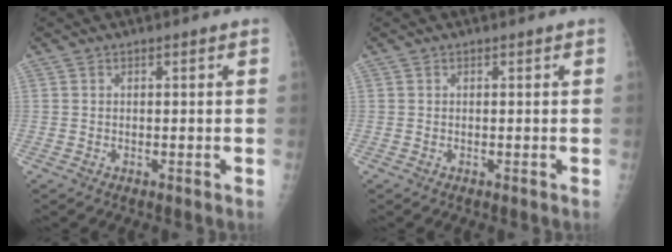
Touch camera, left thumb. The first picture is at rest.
{"total": 0.0}